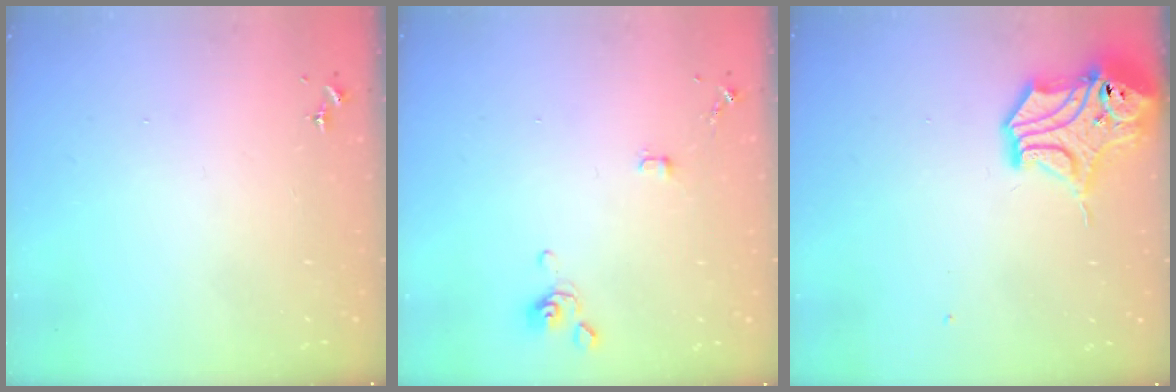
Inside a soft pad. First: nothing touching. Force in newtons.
{"total": 4.6, "press": 4.6, "slide": 0.7}
{"total": 14.8, "press": 14.7, "slide": 2.2}